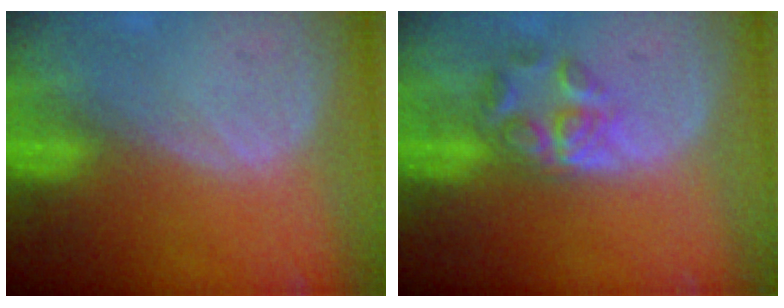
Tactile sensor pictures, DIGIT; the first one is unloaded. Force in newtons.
{"total": 5.7, "press": 4.8, "slide": 3.2}